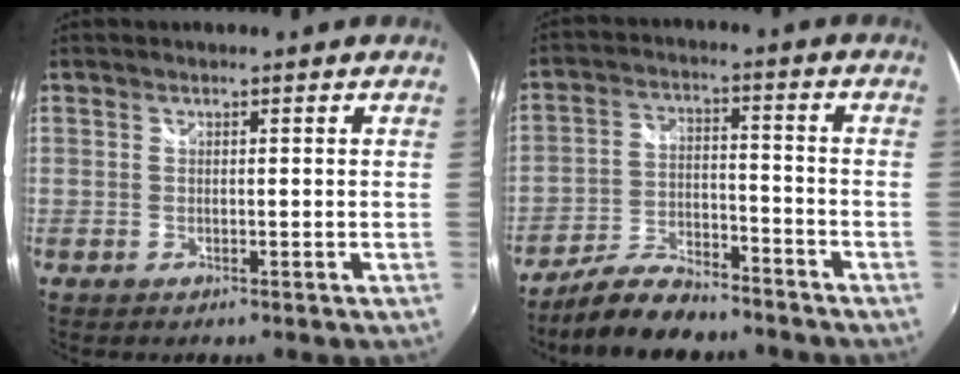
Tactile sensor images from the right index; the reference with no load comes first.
{"total": 11.3, "force": [-9.6, 3.6, 4.7], "torque": [-0.114, -0.001, -0.164]}